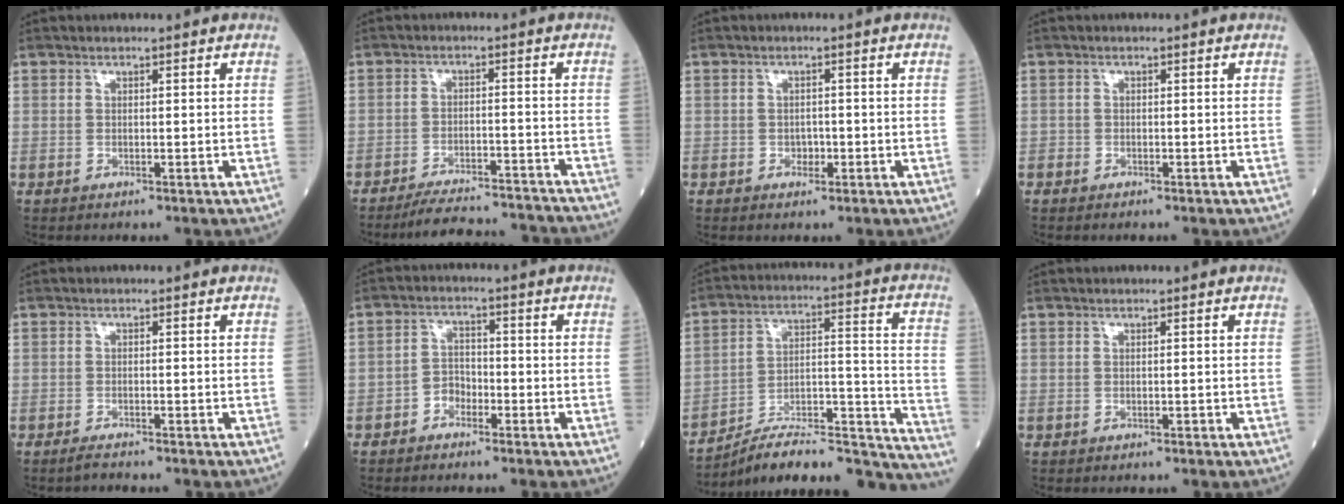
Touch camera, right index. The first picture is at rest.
{"total": 12.8, "force": [-12.4, 1.1, 3.3], "torque": [-0.049, 0.001, -0.170]}
{"total": 1.6, "force": [-0.7, 1.1, 0.9], "torque": [-0.011, 0.005, -0.007]}
{"total": 0.6, "force": [-0.5, 0.3, 0.0], "torque": [-0.003, 0.002, -0.011]}
{"total": 1.4, "force": [-1.3, -0.1, 0.5], "torque": [-0.019, -0.005, -0.022]}
{"total": 3.1, "force": [-2.0, 2.0, 1.1], "torque": [-0.016, 0.008, -0.041]}
{"total": 23.8, "force": [-21.7, 2.8, 9.5], "torque": [-0.081, 0.043, -0.320]}
{"total": 0.0}